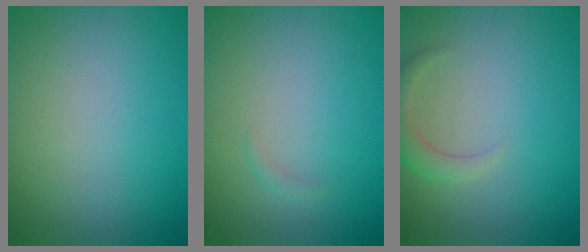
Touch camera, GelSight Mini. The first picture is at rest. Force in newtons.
{"total": 0.6, "press": 0.6, "slide": 0.1}
{"total": 2.2, "press": 2.2, "slide": 0.2}